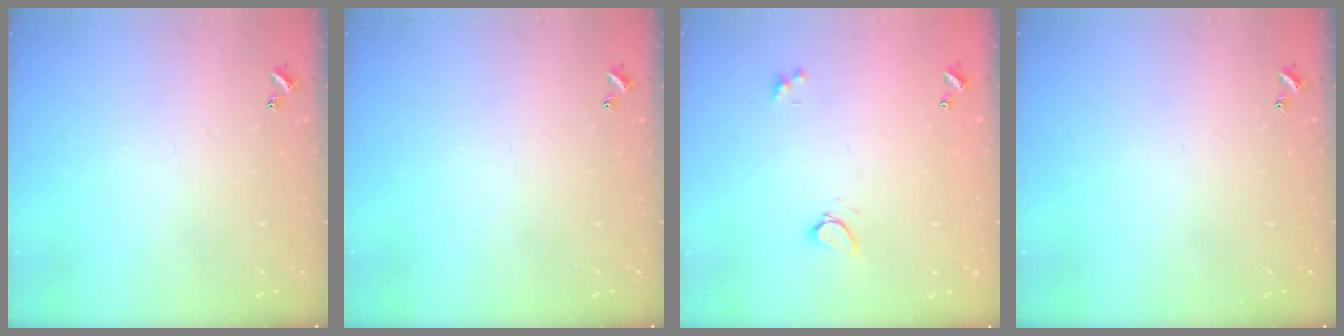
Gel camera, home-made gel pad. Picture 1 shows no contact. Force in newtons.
{"total": 0.0}
{"total": 1.3, "press": 1.3, "slide": 0.2}
{"total": 0.0}